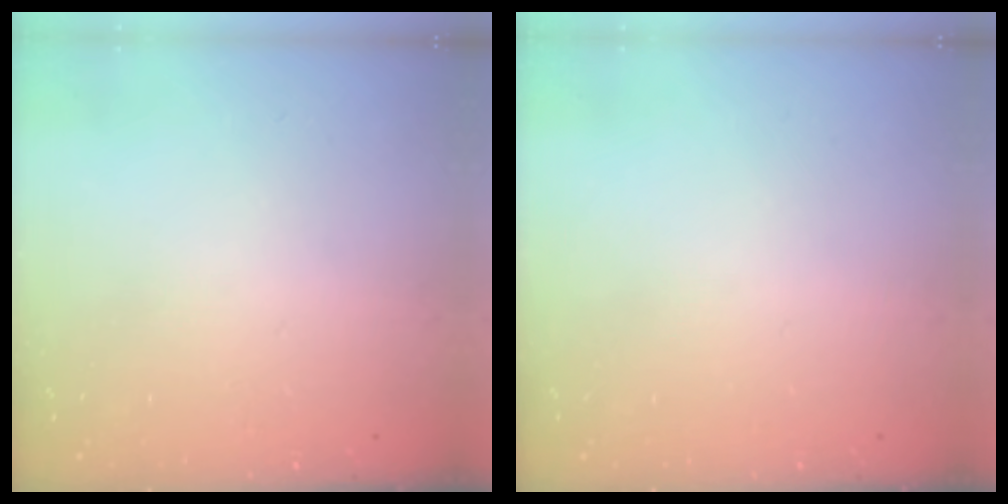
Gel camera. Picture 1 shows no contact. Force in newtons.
{"total": 0.0}